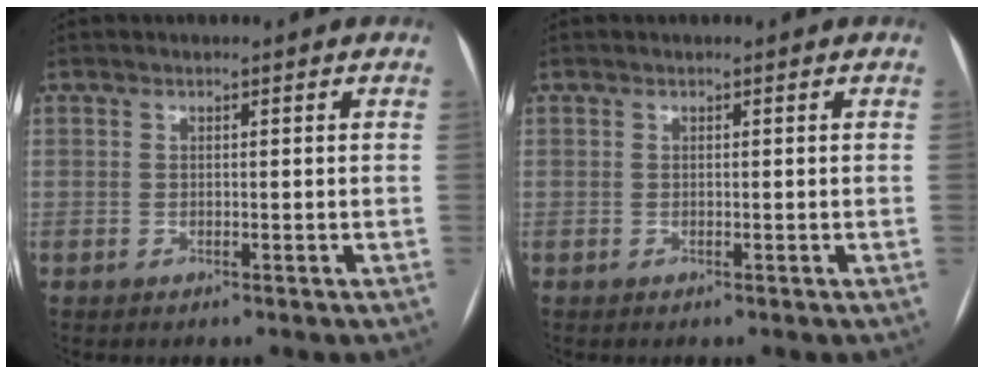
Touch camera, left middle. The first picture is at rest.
{"total": 0.0}